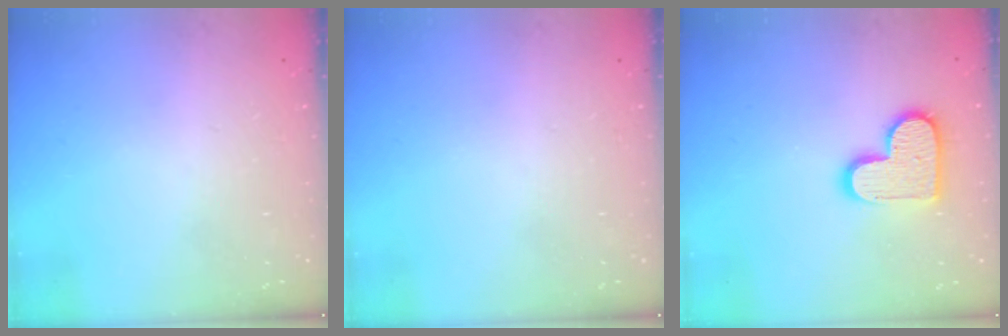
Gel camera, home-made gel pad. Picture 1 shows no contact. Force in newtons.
{"total": 0.0}
{"total": 12.8, "press": 12.7, "slide": 0.6}